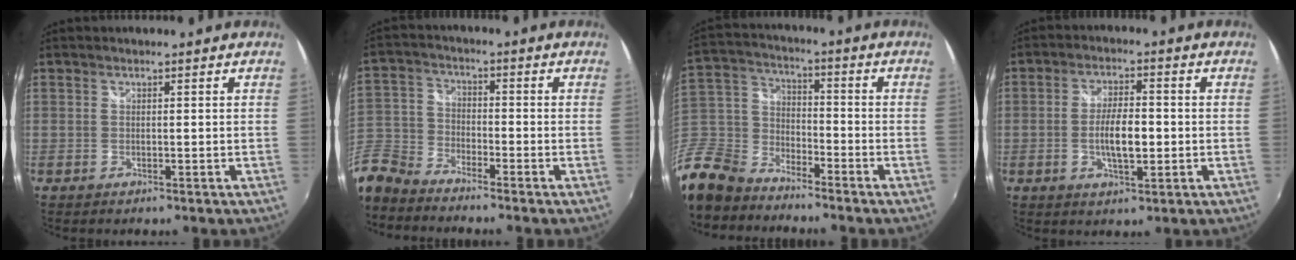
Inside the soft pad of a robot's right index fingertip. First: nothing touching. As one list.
[{"total": 11.3, "force": [-8.4, 6.4, 3.9], "torque": [-0.111, 0.003, -0.185]}, {"total": 16.6, "force": [-12.3, 9.3, 6.2], "torque": [-0.184, 0.006, -0.241]}, {"total": 7.1, "force": [-1.1, 2.5, 6.6], "torque": [-0.124, 0.000, -0.018]}]